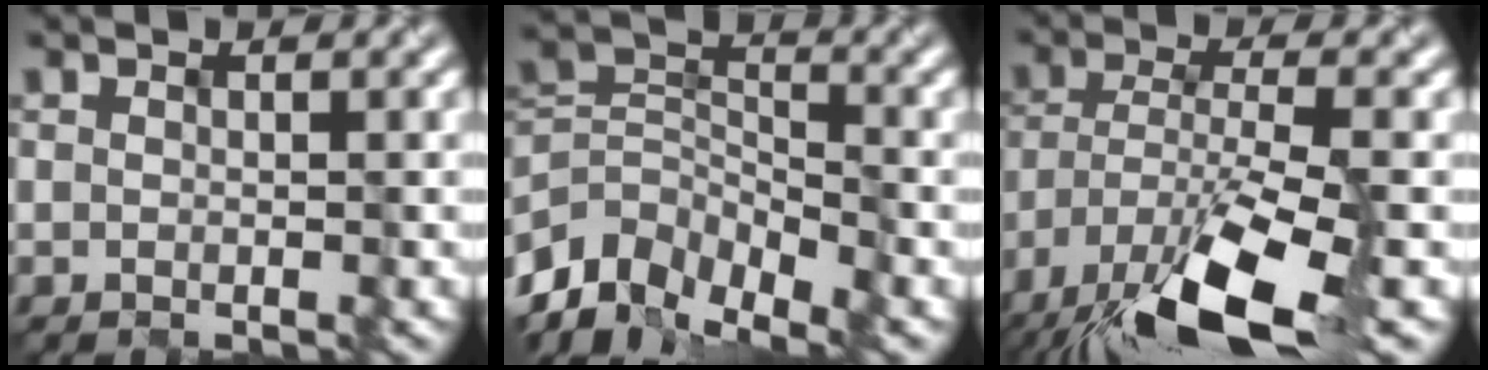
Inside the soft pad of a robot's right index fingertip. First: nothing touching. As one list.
[{"total": 8.5, "force": [-6.5, 3.8, 4.0], "torque": [-0.076, -0.010, -0.126]}, {"total": 10.8, "force": [-6.8, 2.6, 8.0], "torque": [-0.158, -0.016, -0.127]}]